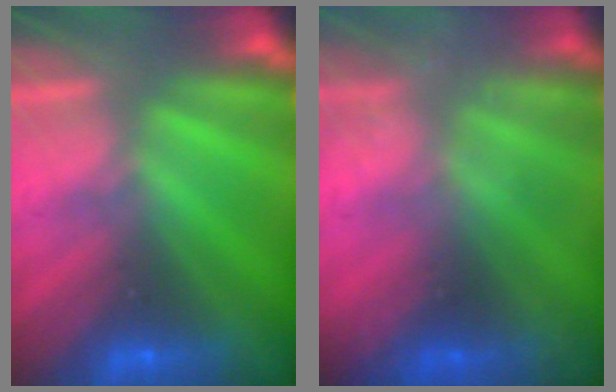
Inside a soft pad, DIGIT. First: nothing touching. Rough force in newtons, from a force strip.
{"total": 1.3}